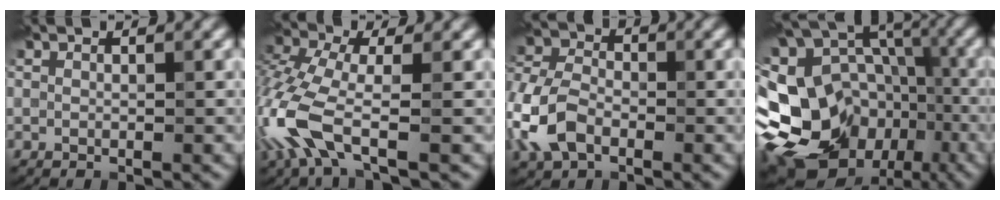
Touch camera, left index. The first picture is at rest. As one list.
[{"total": 7.8, "force": [-2.9, 3.4, 6.4], "torque": [-0.165, 0.002, -0.077]}, {"total": 5.8, "force": [-2.2, 3.9, 3.7], "torque": [-0.086, 0.005, -0.055]}, {"total": 22.0, "force": [-7.7, 17.5, 10.9], "torque": [-0.192, 0.006, -0.139]}]